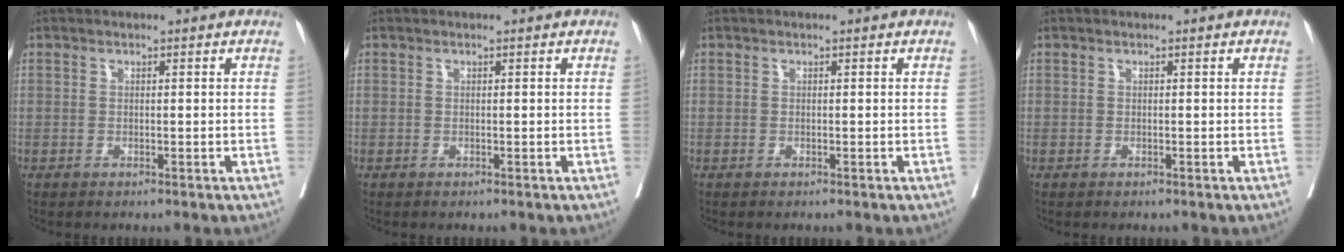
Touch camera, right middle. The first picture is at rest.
{"total": 0.0}
{"total": 0.0}
{"total": 0.0}